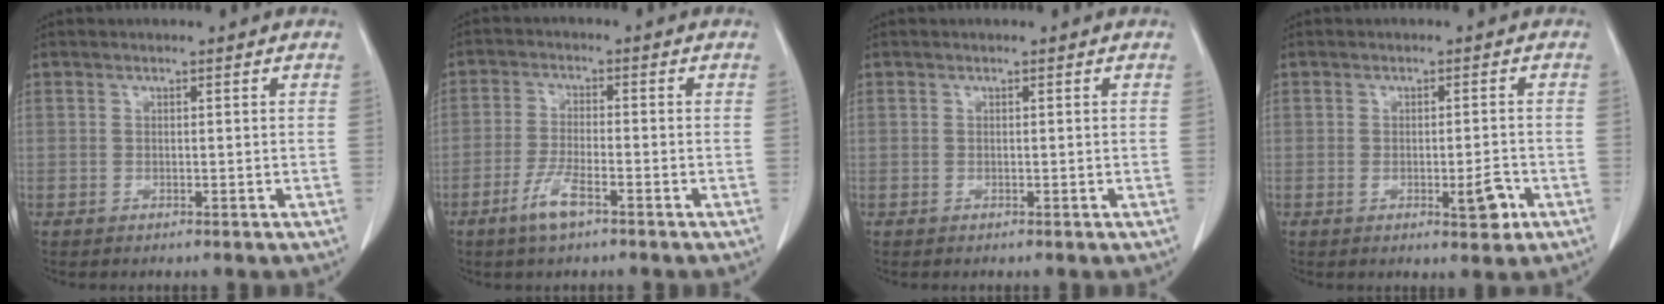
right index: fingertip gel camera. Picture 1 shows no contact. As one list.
[{"total": 5.0, "force": [-3.1, 0.9, 3.8], "torque": [-0.082, -0.004, -0.060]}, {"total": 0.0}, {"total": 3.9, "force": [-1.5, 0.9, 3.5], "torque": [-0.049, -0.002, -0.017]}]